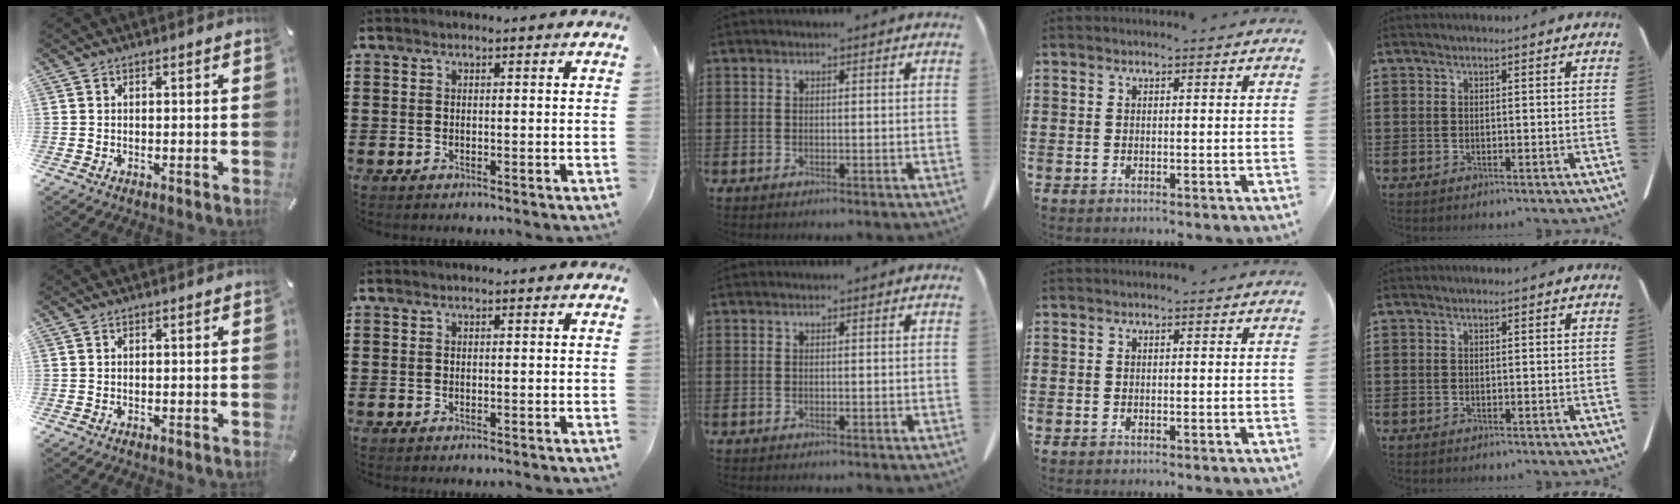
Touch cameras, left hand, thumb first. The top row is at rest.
{}